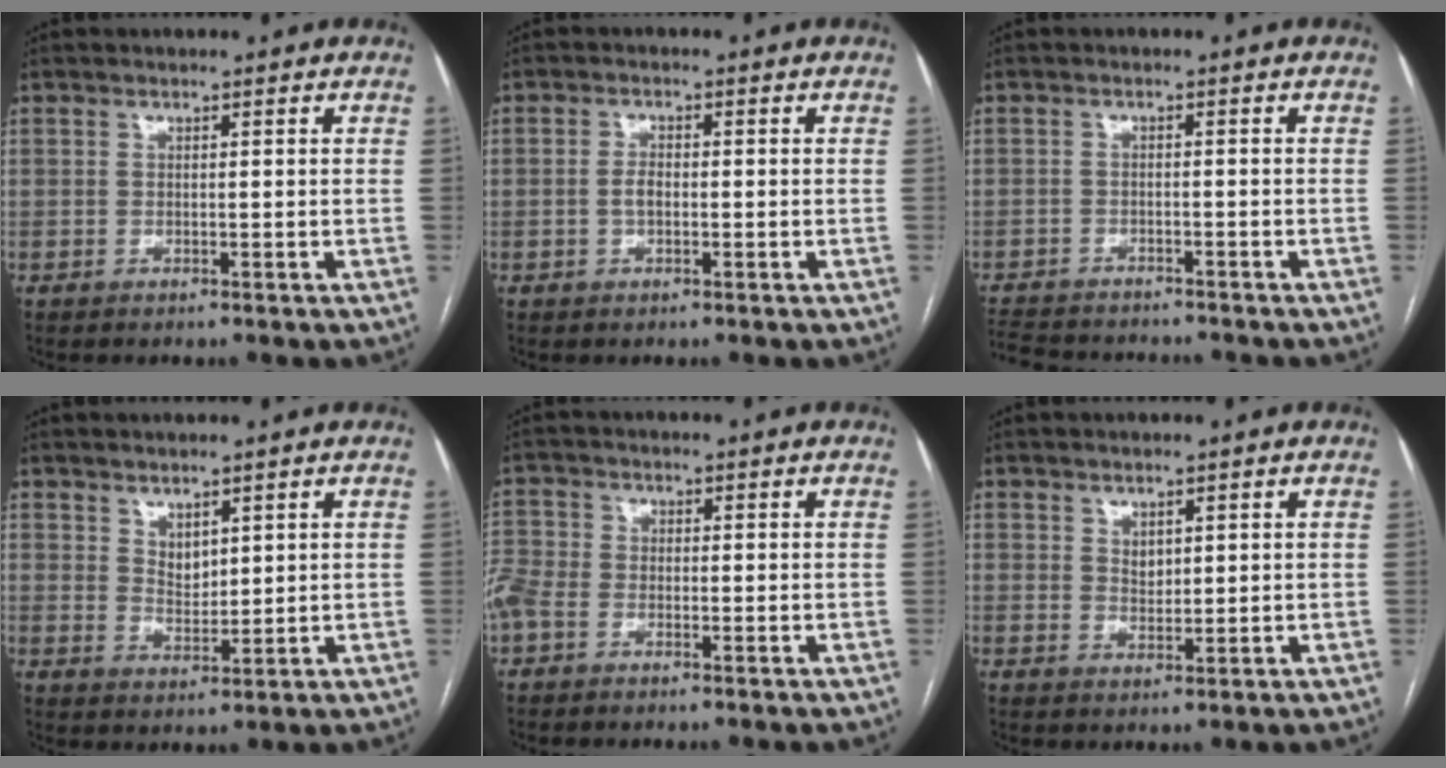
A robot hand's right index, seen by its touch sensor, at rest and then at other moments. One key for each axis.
{"total": 2.0, "fx": -0.3, "fy": 1.0, "fz": 1.7, "tx": -0.036, "ty": 0.005, "tz": -0.002}
{"total": 11.0, "fx": -10.0, "fy": 2.7, "fz": 3.7, "tx": -0.085, "ty": -0.005, "tz": -0.143}
{"total": 3.0, "fx": 1.9, "fy": 1.7, "fz": 1.7, "tx": -0.030, "ty": -0.006, "tz": 0.045}
{"total": 5.0, "fx": -2.1, "fy": 3.7, "fz": 2.7, "tx": -0.083, "ty": 0.009, "tz": -0.043}
{"total": 1.9, "fx": 1.0, "fy": 1.2, "fz": 1.1, "tx": -0.019, "ty": -0.001, "tz": 0.024}